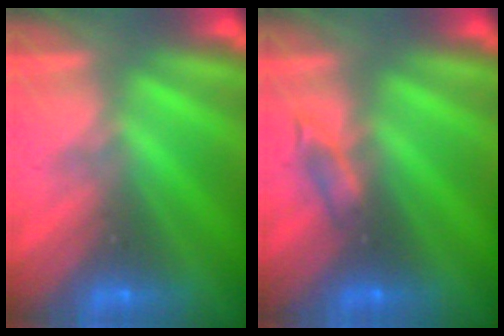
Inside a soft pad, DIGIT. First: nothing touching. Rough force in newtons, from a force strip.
{"total": 2.2}